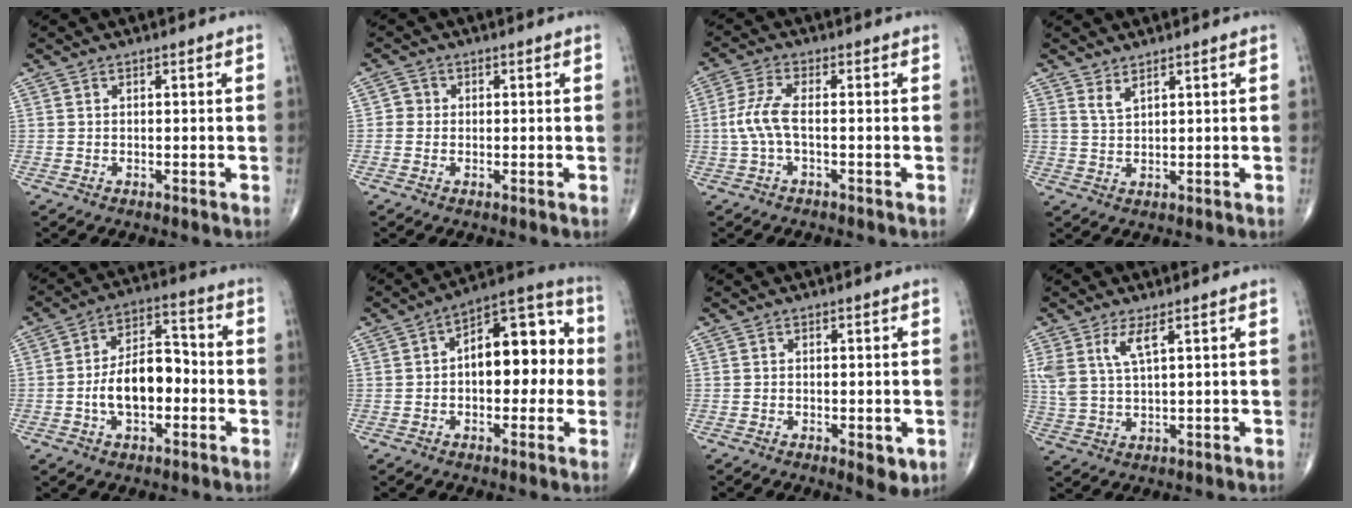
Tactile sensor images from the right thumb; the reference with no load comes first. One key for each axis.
{"total": 1.8, "fx": -0.1, "fy": 1.8, "fz": 0.5, "tx": 0.006, "ty": 0.006, "tz": -0.008}
{"total": 5.3, "fx": -0.7, "fy": 1.6, "fz": 5.0, "tx": -0.130, "ty": 0.011, "tz": -0.020}
{"total": 2.2, "fx": 1.7, "fy": 0.6, "fz": 1.2, "tx": -0.024, "ty": -0.014, "tz": 0.040}
{"total": 11.7, "fx": -2.3, "fy": 6.6, "fz": 9.3, "tx": -0.140, "ty": 0.038, "tz": -0.047}
{"total": 14.8, "fx": 0.5, "fy": 8.1, "fz": 12.4, "tx": -0.134, "ty": 0.043, "tz": -0.003}
{"total": 3.7, "fx": -1.1, "fy": 1.5, "fz": 3.2, "tx": -0.034, "ty": -0.006, "tz": -0.011}
{"total": 5.4, "fx": 2.7, "fy": 1.4, "fz": 4.4, "tx": -0.106, "ty": -0.013, "tz": 0.062}